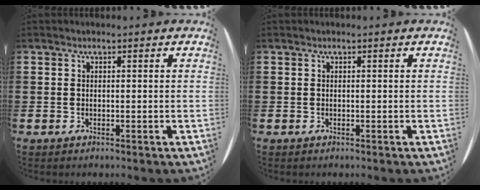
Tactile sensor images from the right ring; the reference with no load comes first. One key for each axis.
{"total": 0.0}